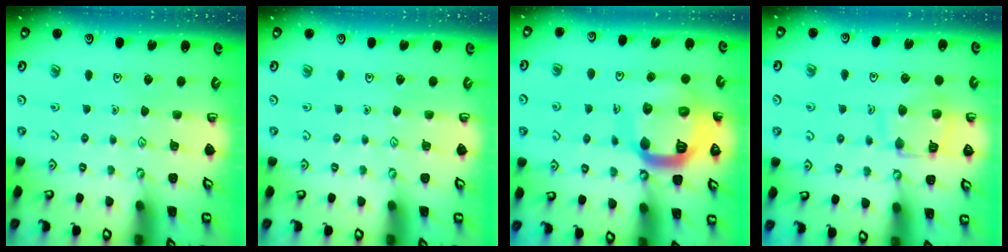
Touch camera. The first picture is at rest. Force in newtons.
{"total": 0.0}
{"total": 19.8, "press": 19.7, "slide": 2.1}
{"total": 12.3, "press": 12.2, "slide": 1.4}